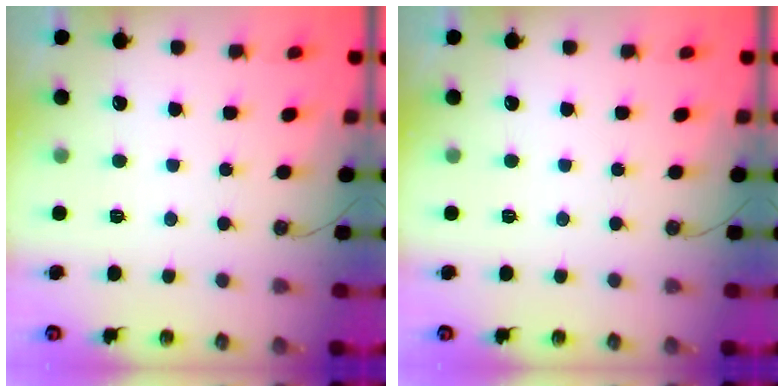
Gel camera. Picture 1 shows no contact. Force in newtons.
{"total": 0.0}